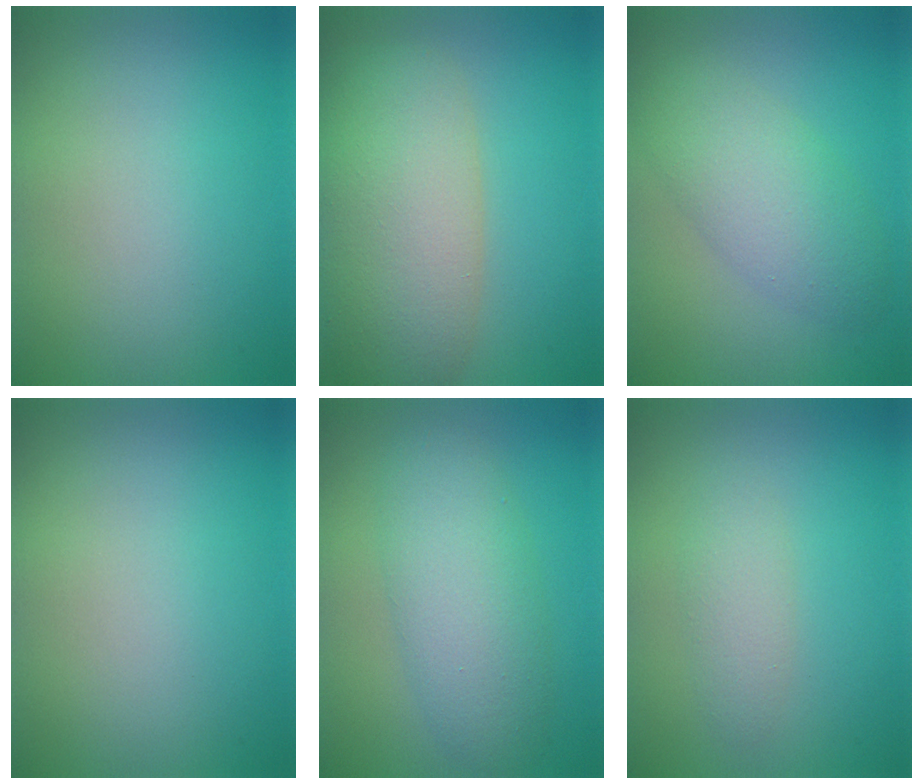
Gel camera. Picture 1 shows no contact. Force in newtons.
{"total": 9.3, "press": 9.3, "slide": 0.5}
{"total": 4.6, "press": 4.6, "slide": 0.2}
{"total": 0.0}
{"total": 5.4, "press": 5.3, "slide": 0.3}
{"total": 1.9, "press": 1.9, "slide": 0.1}